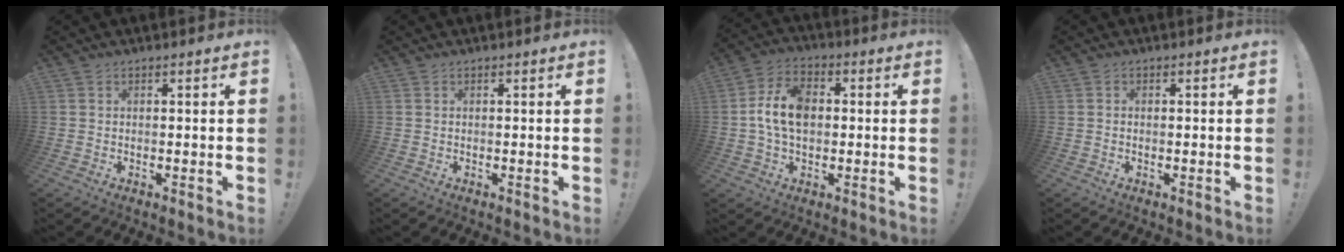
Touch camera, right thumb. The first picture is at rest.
{"total": 0.0}
{"total": 11.6, "force": [0.2, 7.7, 8.7], "torque": [-0.168, 0.012, 0.006]}
{"total": 0.0}